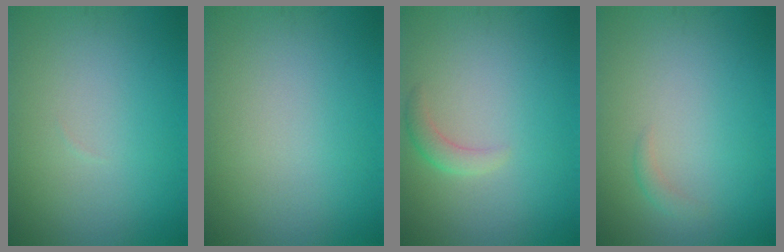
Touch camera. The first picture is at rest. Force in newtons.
{"total": 0.0}
{"total": 1.7, "press": 1.7, "slide": 0.1}
{"total": 0.8, "press": 0.8, "slide": 0.1}